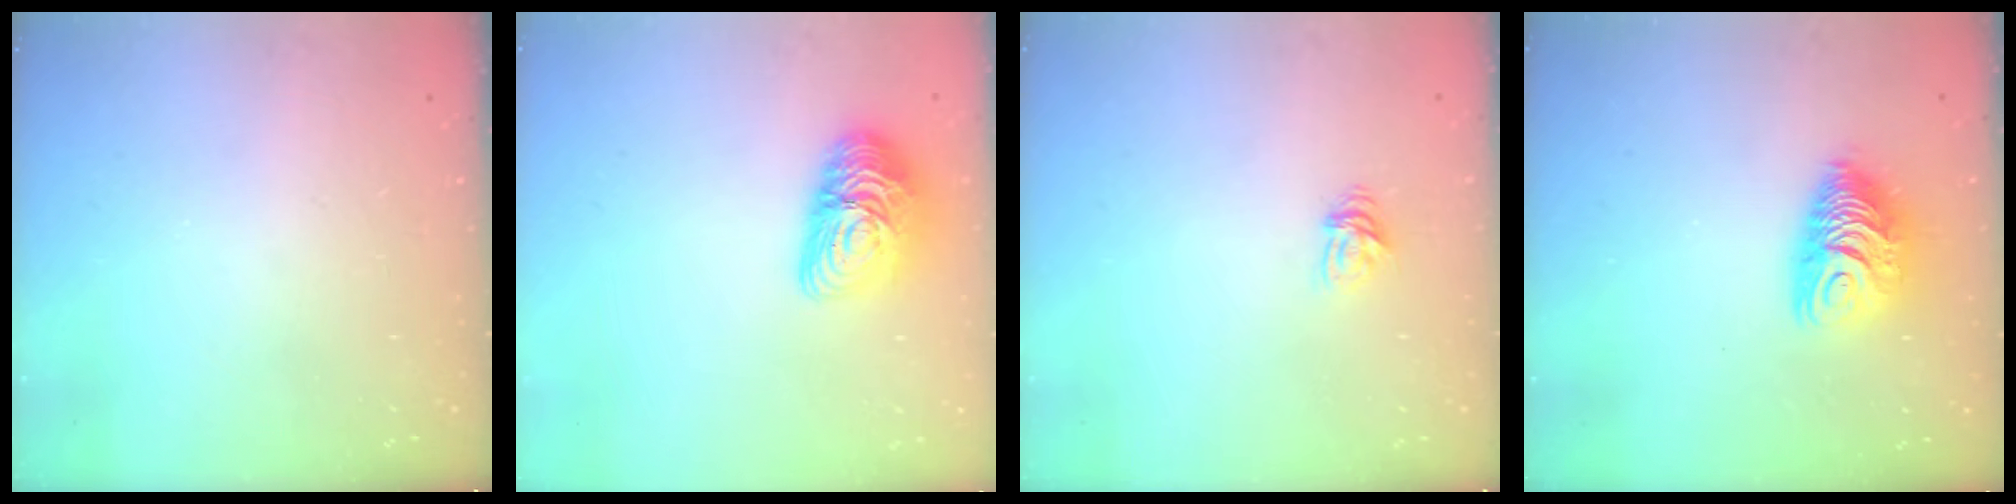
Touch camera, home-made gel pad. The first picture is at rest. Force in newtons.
{"total": 13.0, "press": 13.0, "slide": 0.6}
{"total": 4.9, "press": 4.9, "slide": 0.6}
{"total": 10.2, "press": 10.2, "slide": 0.9}